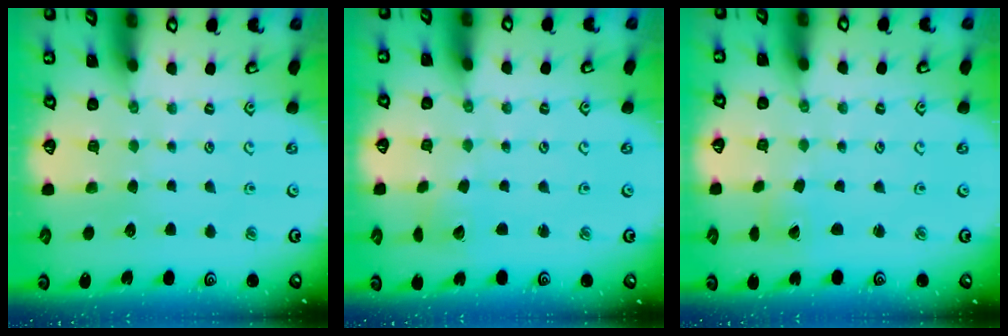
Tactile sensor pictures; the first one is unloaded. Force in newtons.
{"total": 3.3, "press": 3.3, "slide": 0.3}
{"total": 0.0}